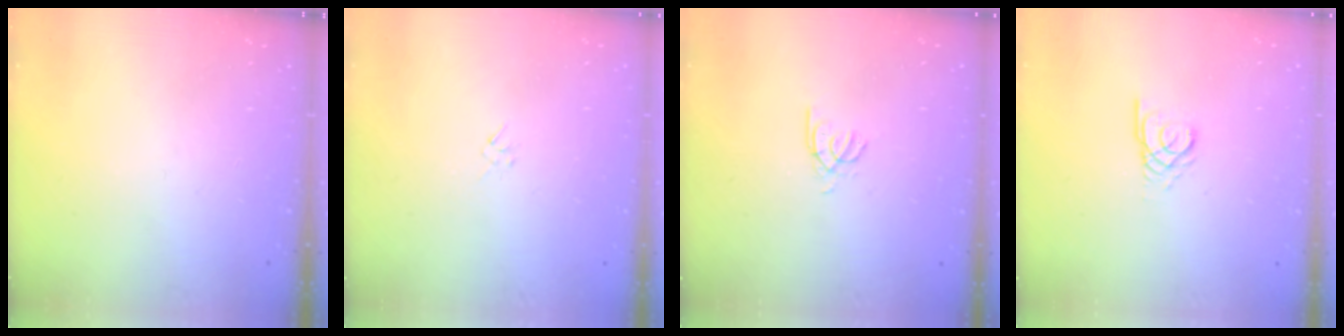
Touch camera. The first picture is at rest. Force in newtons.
{"total": 1.6, "press": 1.6, "slide": 0.4}
{"total": 2.4, "press": 2.4, "slide": 0.4}
{"total": 2.2, "press": 2.1, "slide": 0.2}